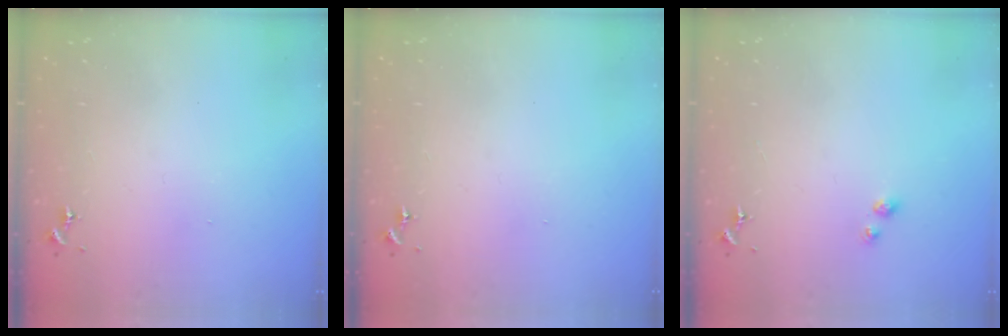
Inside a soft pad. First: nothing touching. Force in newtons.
{"total": 0.0}
{"total": 3.3, "press": 3.3, "slide": 0.3}